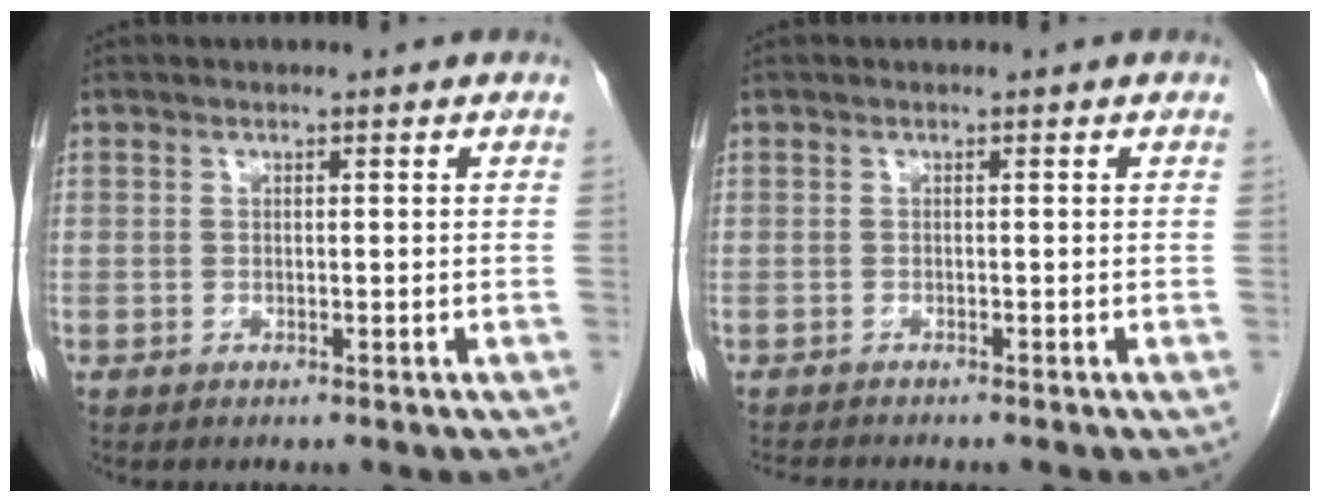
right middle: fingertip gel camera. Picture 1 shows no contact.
{"total": 3.3, "force": [-3.1, 0.0, 1.1], "torque": [-0.012, -0.009, -0.049]}